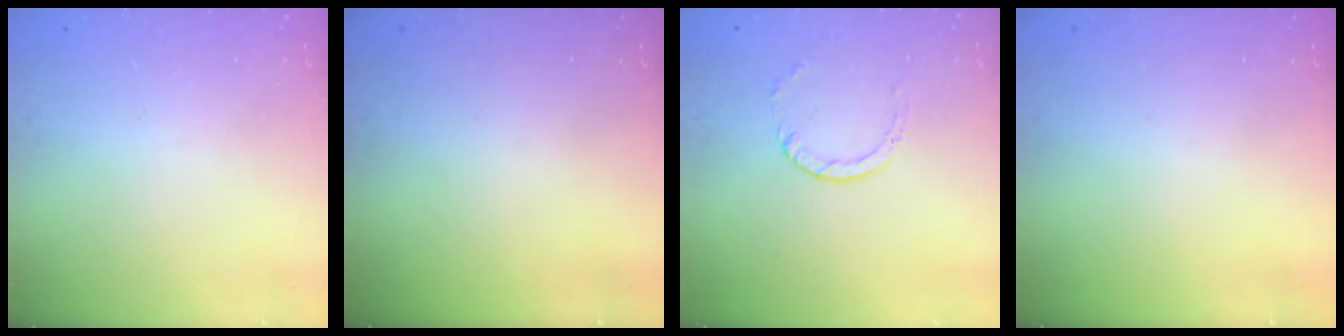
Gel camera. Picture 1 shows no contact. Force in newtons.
{"total": 0.0}
{"total": 1.0, "press": 1.0, "slide": 0.1}
{"total": 0.0}